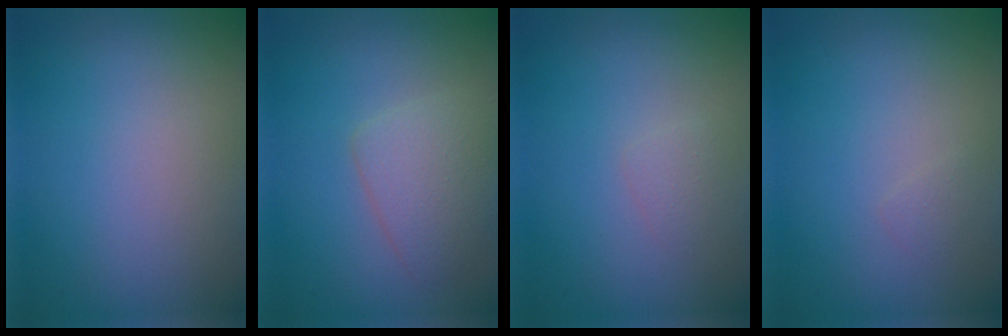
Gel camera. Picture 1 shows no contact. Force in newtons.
{"total": 2.8, "press": 2.8, "slide": 0.1}
{"total": 0.7, "press": 0.7, "slide": 0.0}
{"total": 0.6, "press": 0.6, "slide": 0.0}